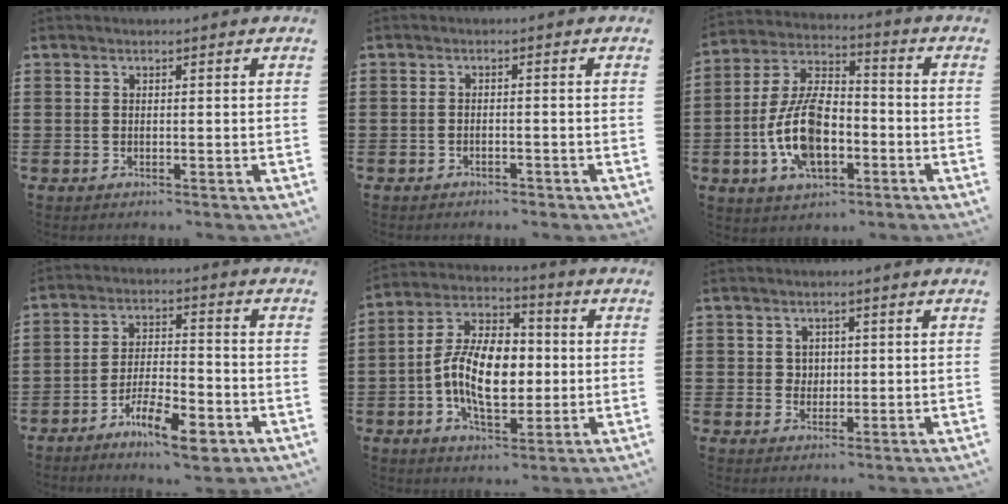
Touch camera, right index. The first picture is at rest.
{"total": 1.1, "force": [-1.1, 0.0, 0.3], "torque": [-0.010, -0.004, -0.021]}
{"total": 11.7, "force": [-3.5, 6.2, 9.3], "torque": [-0.216, 0.003, -0.068]}
{"total": 9.1, "force": [-5.8, 2.6, 6.5], "torque": [-0.120, 0.009, -0.104]}
{"total": 11.7, "force": [-1.1, 6.7, 9.5], "torque": [-0.205, 0.004, -0.025]}
{"total": 2.1, "force": [0.5, 1.9, 0.6], "torque": [-0.018, 0.011, 0.008]}